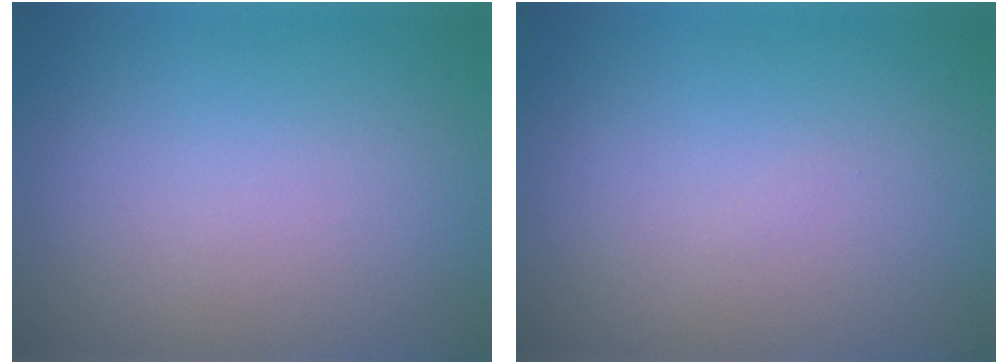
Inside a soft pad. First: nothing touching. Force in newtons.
{"total": 0.0}